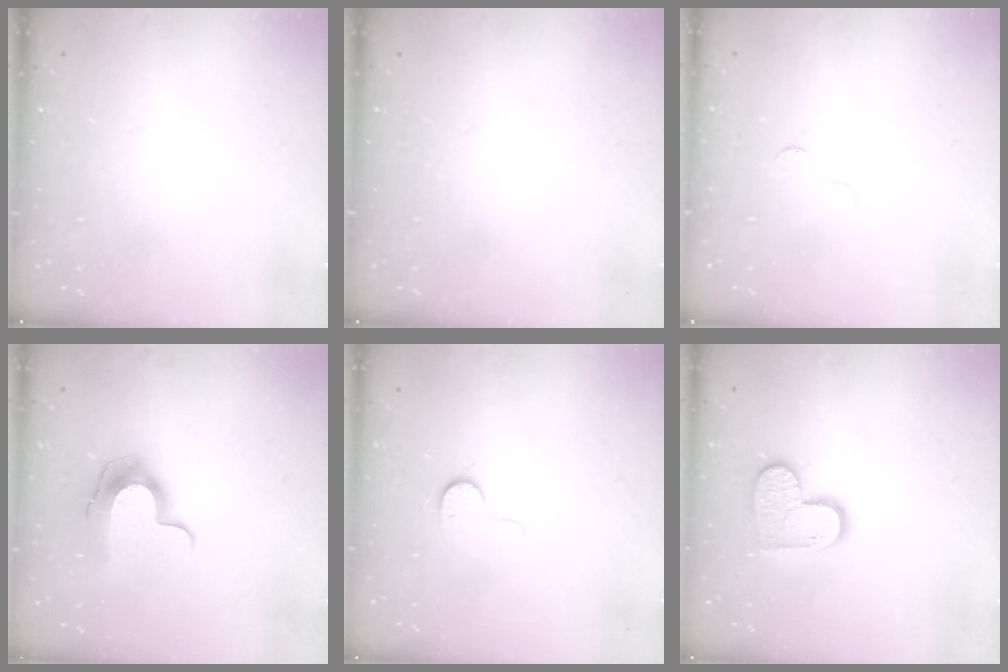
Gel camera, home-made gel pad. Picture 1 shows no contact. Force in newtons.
{"total": 0.0}
{"total": 2.5, "press": 2.5, "slide": 0.2}
{"total": 10.2, "press": 10.2, "slide": 0.5}
{"total": 6.8, "press": 6.8, "slide": 0.6}
{"total": 10.1, "press": 10.0, "slide": 0.6}